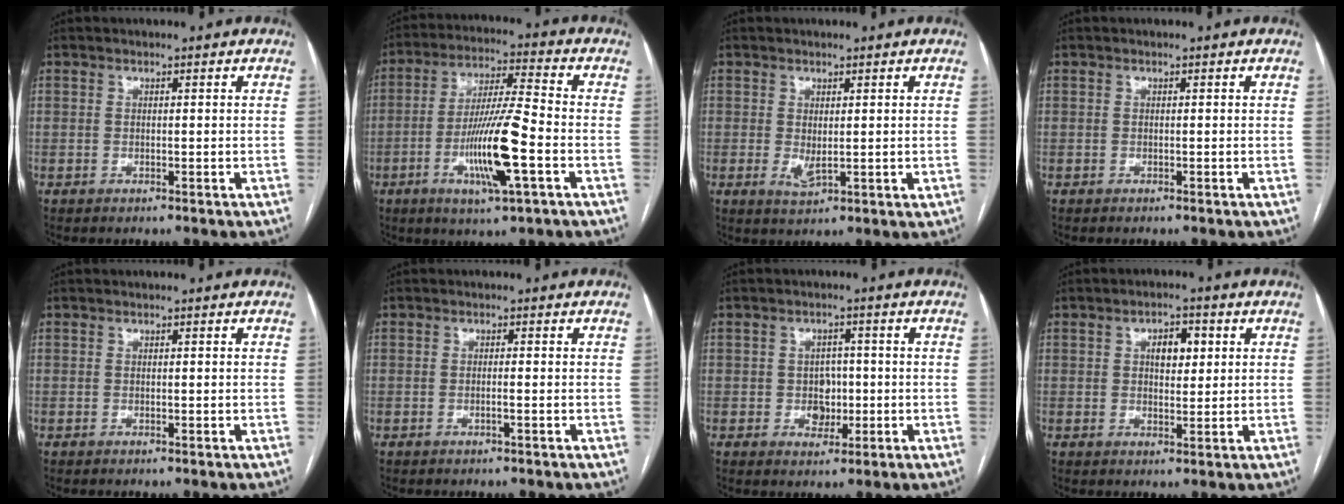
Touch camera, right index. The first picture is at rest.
{"total": 13.3, "force": [-4.2, 0.6, 12.6], "torque": [-0.244, -0.010, -0.076]}
{"total": 1.3, "force": [-0.2, 0.5, 1.1], "torque": [-0.021, -0.003, -0.002]}
{"total": 0.0}
{"total": 0.0}
{"total": 0.9, "force": [-0.3, -0.1, 0.9], "torque": [-0.019, 0.000, -0.005]}
{"total": 3.8, "force": [-0.5, 3.0, 2.2], "torque": [-0.030, 0.009, -0.002]}
{"total": 4.4, "force": [1.3, 2.2, 3.6], "torque": [-0.056, 0.010, 0.021]}